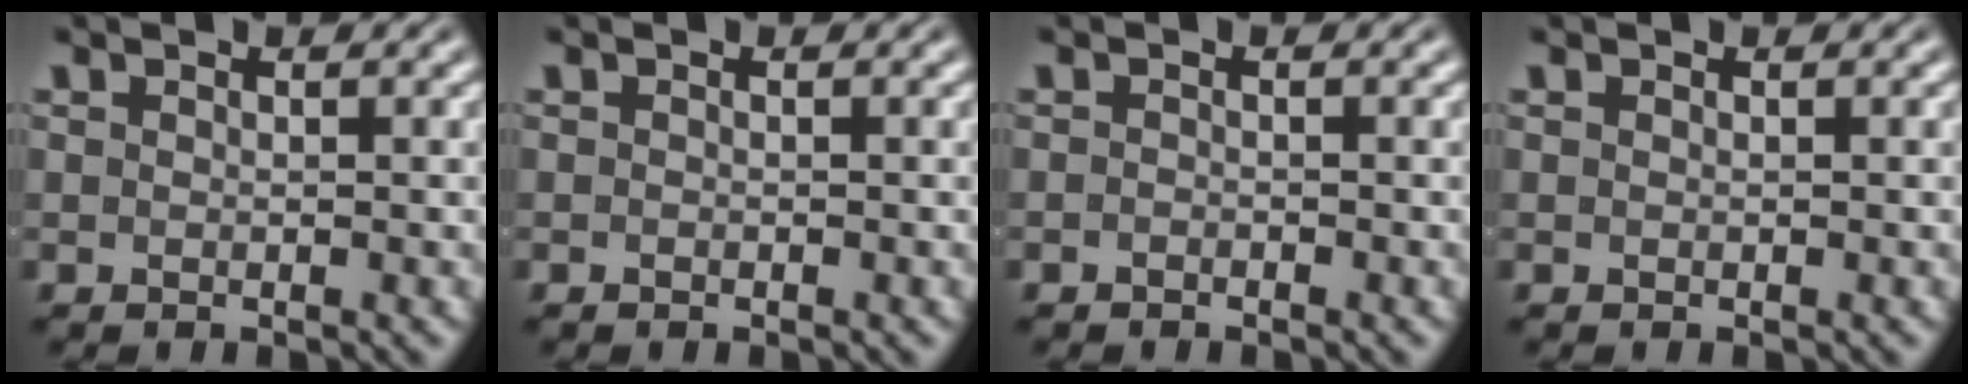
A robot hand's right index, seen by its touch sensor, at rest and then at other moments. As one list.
[{"total": 0.5, "force": [-0.3, -0.4, -0.1], "torque": [0.002, -0.006, -0.003]}, {"total": 0.9, "force": [-0.7, -0.5, -0.2], "torque": [0.005, -0.009, -0.009]}, {"total": 0.0}]